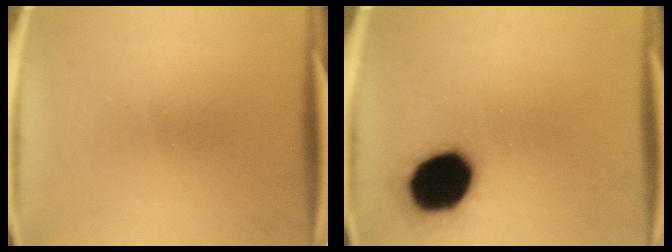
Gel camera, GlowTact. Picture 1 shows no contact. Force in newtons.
{"total": 19.1}